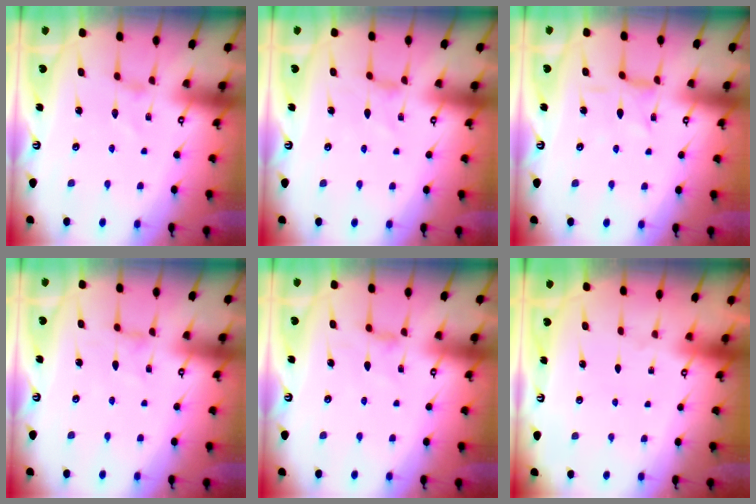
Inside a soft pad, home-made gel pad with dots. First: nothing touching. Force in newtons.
{"total": 0.0}
{"total": 1.6, "press": 1.6, "slide": 0.4}
{"total": 0.0}
{"total": 2.8, "press": 2.8, "slide": 0.3}
{"total": 0.0}